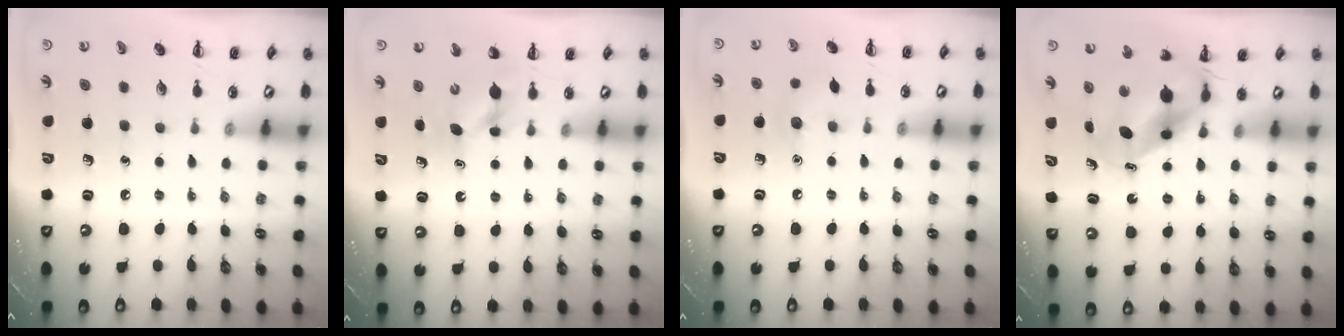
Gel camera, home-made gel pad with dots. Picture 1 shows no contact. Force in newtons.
{"total": 4.4, "press": 4.3, "slide": 1.0}
{"total": 6.9, "press": 6.7, "slide": 1.8}
{"total": 6.6, "press": 6.3, "slide": 1.9}